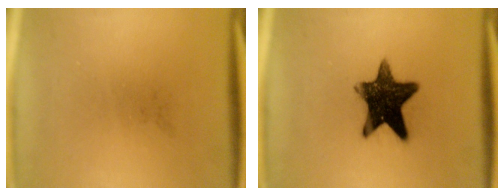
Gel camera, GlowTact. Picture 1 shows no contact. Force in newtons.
{"total": 13.3}